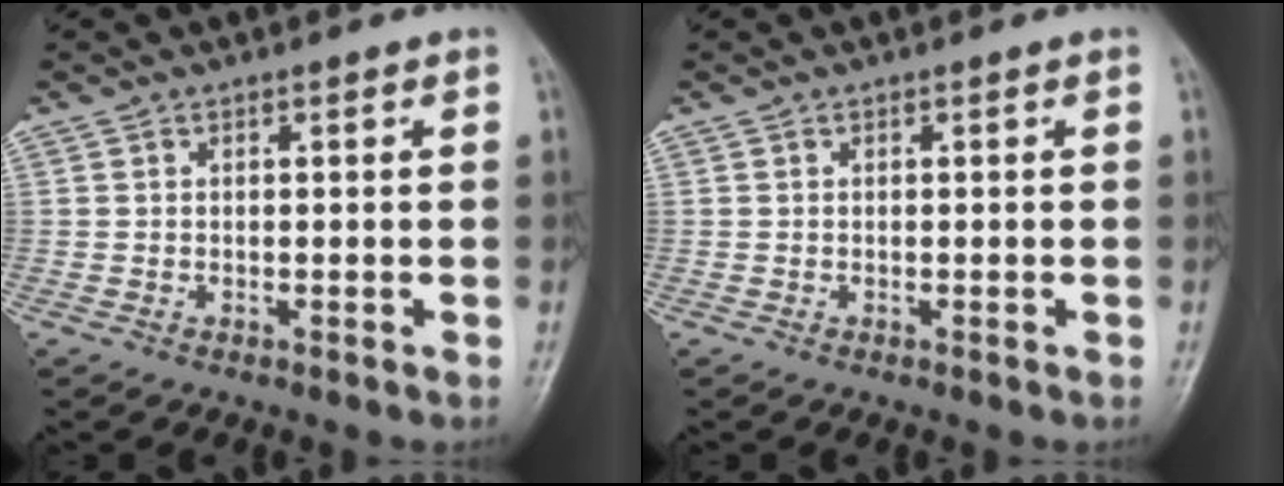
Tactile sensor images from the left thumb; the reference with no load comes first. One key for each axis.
{"total": 0.0}